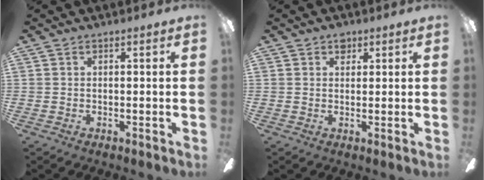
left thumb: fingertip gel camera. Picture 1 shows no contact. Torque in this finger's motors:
{"motor_torque": [0.10, -0.03, 0.26, -0.36, 0.00]}